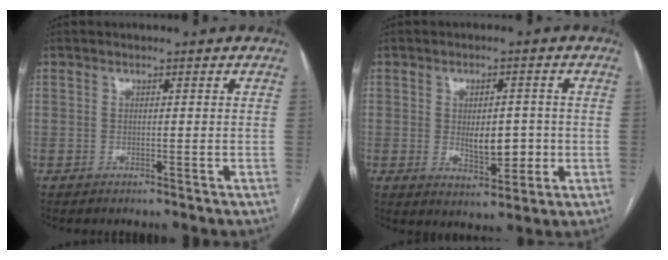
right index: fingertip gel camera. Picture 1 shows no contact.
{"total": 6.1, "force": [-0.5, 2.9, 5.4], "torque": [-0.080, -0.006, 0.002]}